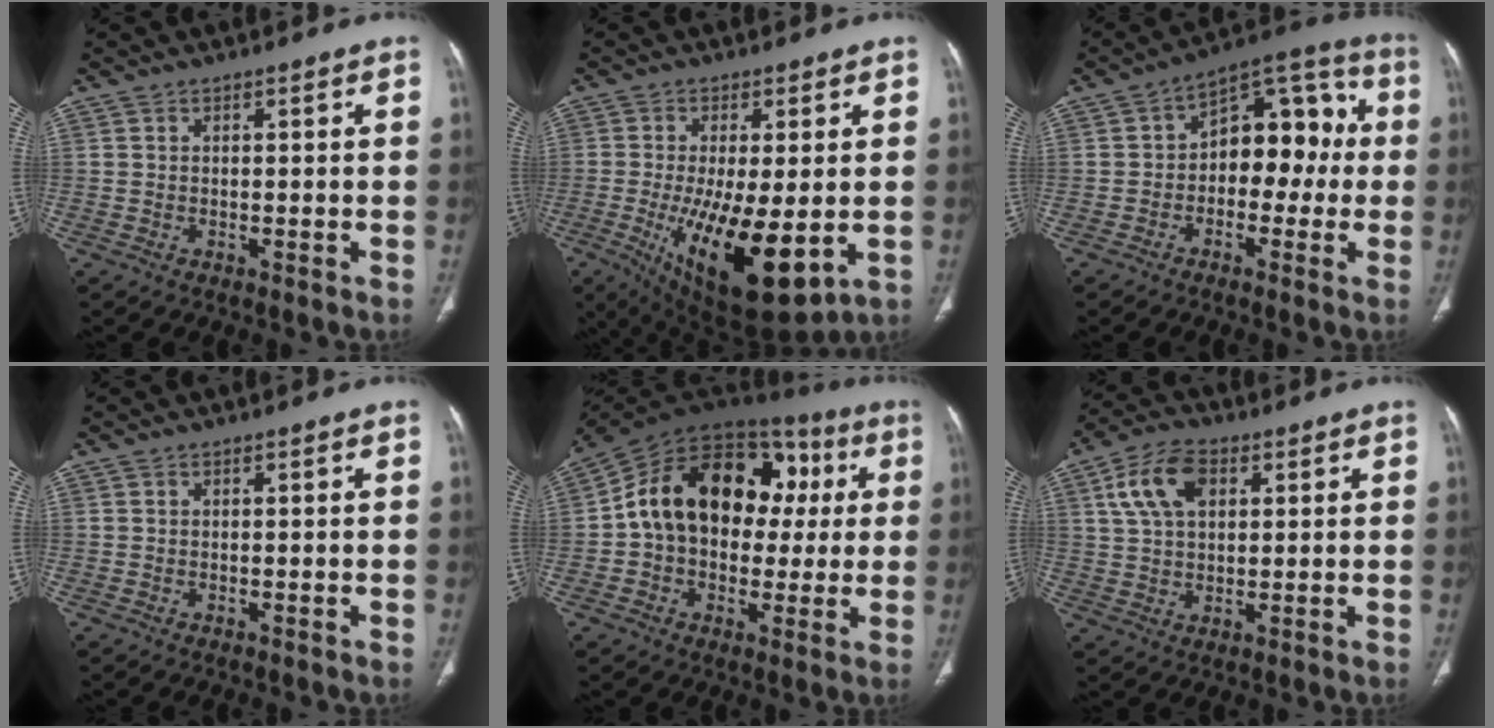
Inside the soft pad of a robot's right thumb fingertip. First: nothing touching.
{"total": 17.8, "force": [-3.8, 6.5, 16.1], "torque": [-0.277, -0.030, -0.038]}
{"total": 13.5, "force": [-0.2, 8.5, 10.5], "torque": [-0.096, 0.051, -0.018]}
{"total": 0.0}
{"total": 22.4, "force": [2.6, 15.9, 15.6], "torque": [-0.218, 0.051, 0.038]}
{"total": 9.9, "force": [3.6, 6.1, 7.0], "torque": [-0.125, 0.005, 0.063]}